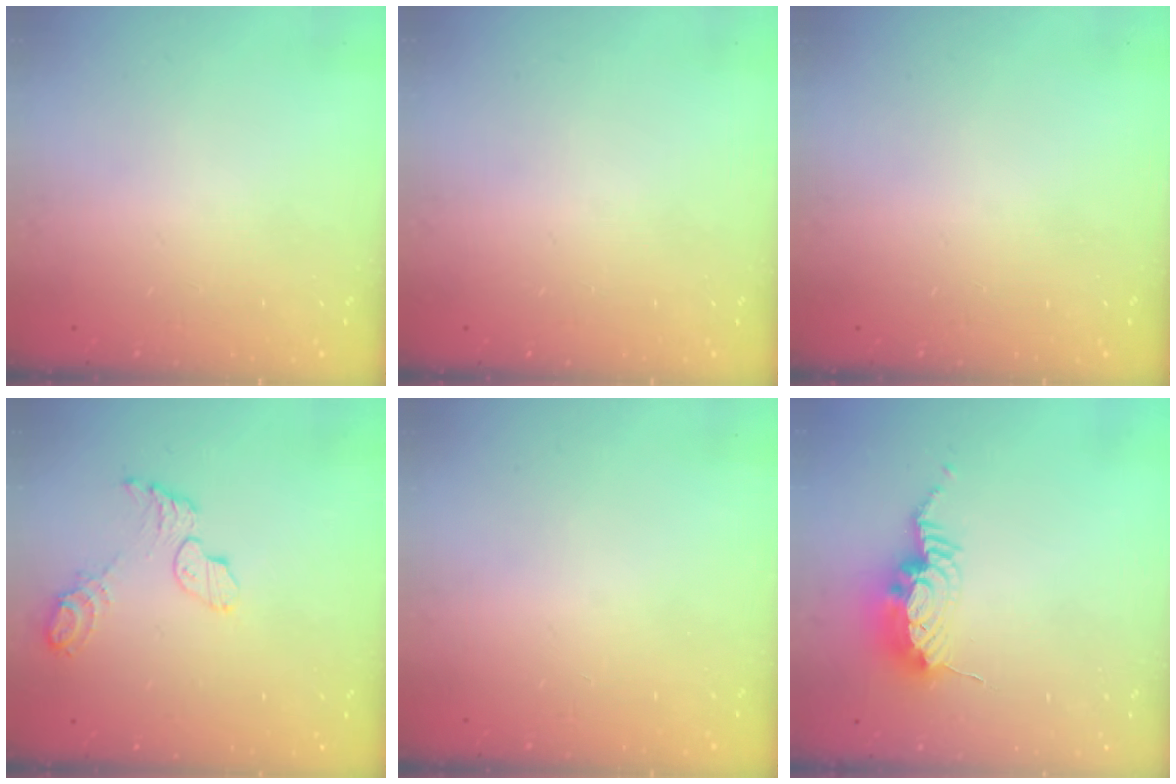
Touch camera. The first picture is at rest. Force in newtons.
{"total": 0.0}
{"total": 0.0}
{"total": 7.7, "press": 7.7, "slide": 0.5}
{"total": 9.6, "press": 2.1, "slide": 9.4}
{"total": 10.9, "press": 10.8, "slide": 0.9}